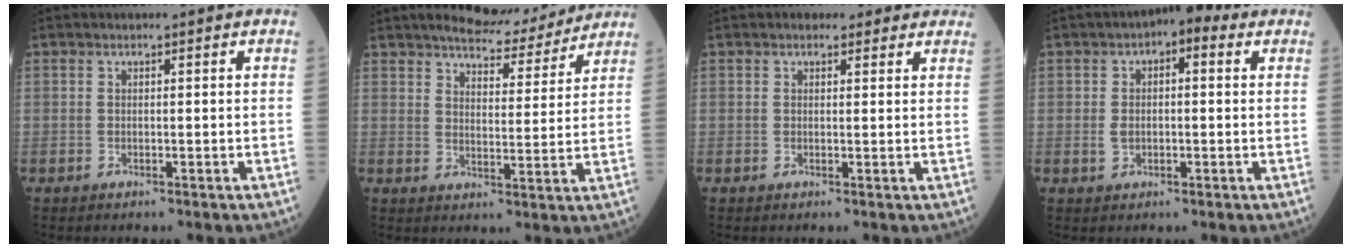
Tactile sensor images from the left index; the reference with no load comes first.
{"total": 9.5, "force": [8.9, 2.2, 2.5], "torque": [-0.036, 0.000, 0.122]}
{"total": 3.4, "force": [2.7, 1.8, 1.1], "torque": [-0.001, 0.011, 0.025]}
{"total": 5.7, "force": [1.6, 3.1, 4.5], "torque": [-0.078, 0.031, 0.020]}